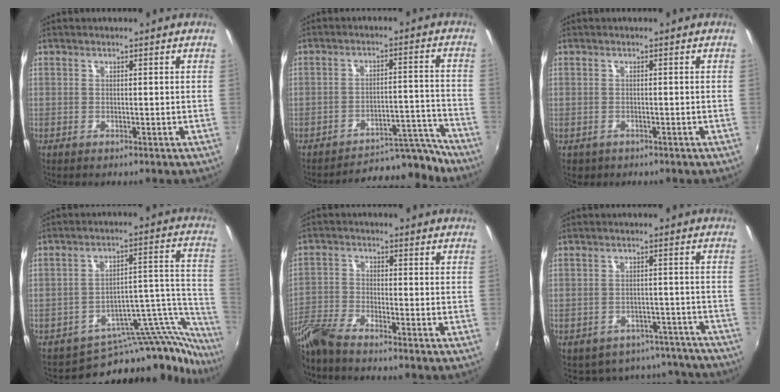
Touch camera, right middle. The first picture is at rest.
{"total": 13.5, "force": [-13.2, 2.0, 2.1], "torque": [-0.031, 0.039, -0.176]}
{"total": 1.8, "force": [-1.0, 1.4, 0.7], "torque": [-0.019, -0.003, -0.011]}
{"total": 18.1, "force": [-16.5, 6.1, 4.4], "torque": [-0.034, 0.057, -0.237]}
{"total": 7.3, "force": [-6.5, 0.4, 3.4], "torque": [-0.084, -0.013, -0.136]}
{"total": 14.5, "force": [-12.6, 6.3, 3.1], "torque": [-0.067, 0.029, -0.142]}